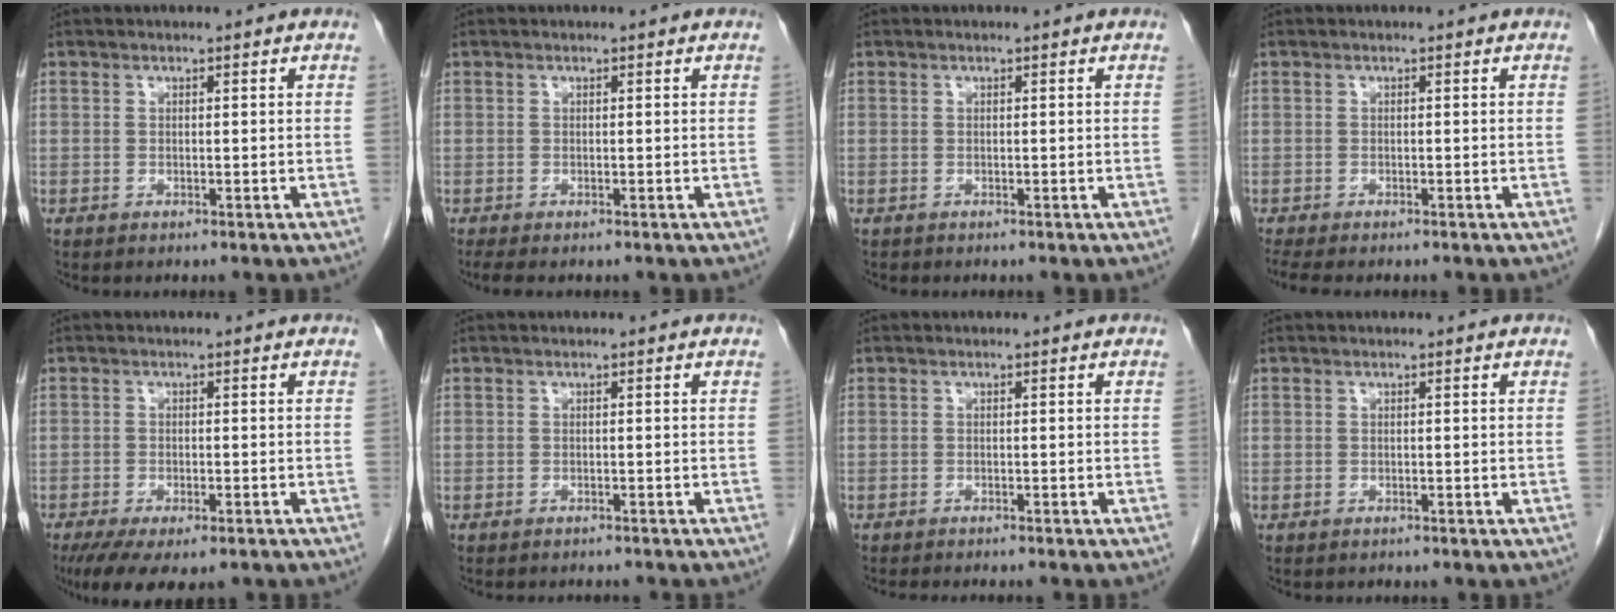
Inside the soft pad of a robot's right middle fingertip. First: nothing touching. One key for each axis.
{"total": 2.4, "fx": -1.9, "fy": 0.5, "fz": 1.3, "tx": -0.018, "ty": -0.007, "tz": -0.027}
{"total": 0.0}
{"total": 4.5, "fx": -3.7, "fy": 1.0, "fz": 2.2, "tx": -0.035, "ty": -0.011, "tz": -0.057}
{"total": 9.3, "fx": -6.7, "fy": 3.0, "fz": 5.7, "tx": -0.090, "ty": -0.016, "tz": -0.103}
{"total": 3.9, "fx": -3.7, "fy": 0.7, "fz": 1.2, "tx": -0.011, "ty": -0.003, "tz": -0.045}
{"total": 5.1, "fx": -4.6, "fy": 0.3, "fz": 2.3, "tx": -0.021, "ty": -0.007, "tz": -0.065}
{"total": 0.5, "fx": -0.5, "fy": 0.2, "fz": 0.0, "tx": -0.011, "ty": 0.000, "tz": -0.009}